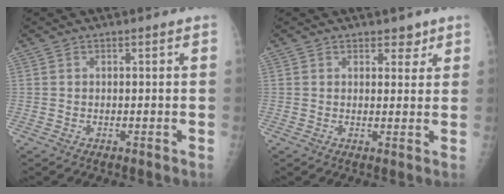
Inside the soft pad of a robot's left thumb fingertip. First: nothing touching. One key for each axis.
{"total": 2.9, "fx": 2.1, "fy": 1.7, "fz": 1.1, "tx": 0.012, "ty": -0.013, "tz": 0.028}